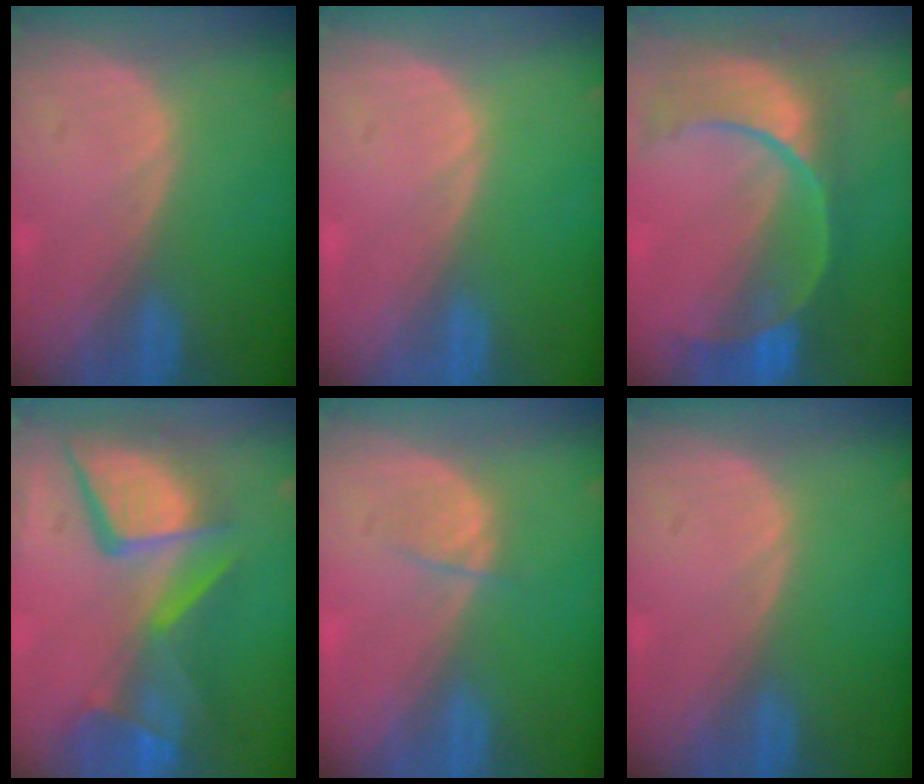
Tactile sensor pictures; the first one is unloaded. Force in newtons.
{"total": 0.0}
{"total": 11.1, "press": 9.4, "slide": 6.0}
{"total": 13.5, "press": 11.0, "slide": 7.8}
{"total": 1.9, "press": 1.9, "slide": 0.4}
{"total": 0.0}